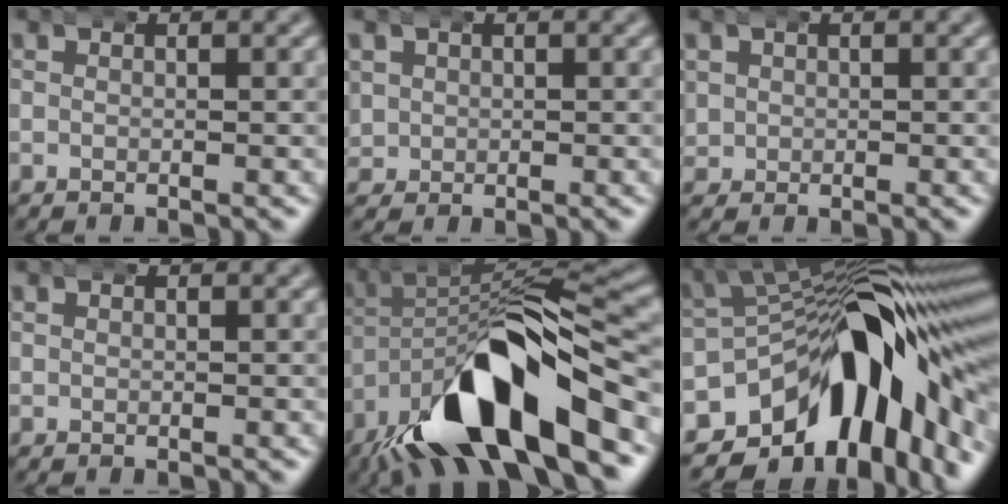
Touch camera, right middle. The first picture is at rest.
{"total": 3.2, "force": [0.4, 3.0, 1.0], "torque": [-0.048, -0.014, 0.015]}
{"total": 2.8, "force": [0.4, 2.7, 0.9], "torque": [-0.043, -0.012, 0.013]}
{"total": 0.0}
{"total": 15.6, "force": [-6.0, 6.2, 13.0], "torque": [-0.210, -0.016, -0.085]}
{"total": 18.9, "force": [-5.5, 11.6, 13.9], "torque": [-0.208, 0.000, -0.087]}